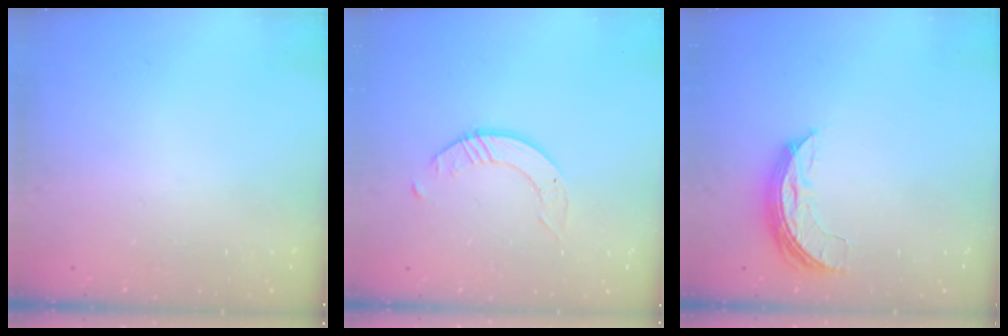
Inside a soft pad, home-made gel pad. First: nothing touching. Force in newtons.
{"total": 1.6, "press": 1.6, "slide": 0.2}
{"total": 8.2, "press": 8.2, "slide": 0.1}